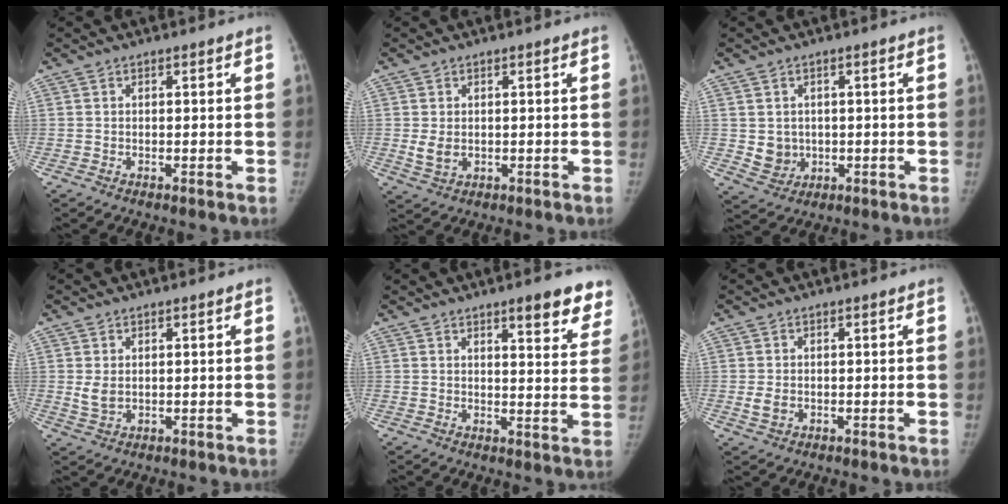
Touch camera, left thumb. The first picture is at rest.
{"total": 3.1, "force": [0.0, 2.3, 2.1], "torque": [-0.035, -0.008, 0.009]}
{"total": 4.5, "force": [0.0, 4.1, 1.8], "torque": [-0.010, -0.002, 0.015]}
{"total": 2.7, "force": [0.5, 1.9, 1.9], "torque": [-0.028, -0.010, 0.019]}
{"total": 9.7, "force": [6.9, 2.6, 6.3], "torque": [-0.042, -0.036, 0.081]}
{"total": 2.3, "force": [-0.3, 1.7, 1.5], "torque": [-0.025, -0.002, -0.002]}